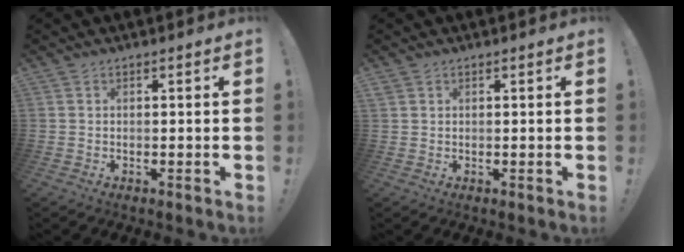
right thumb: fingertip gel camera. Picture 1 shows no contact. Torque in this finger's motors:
{"motor_torque": [0.00, -0.02, -0.12, 0.12, -0.01]}